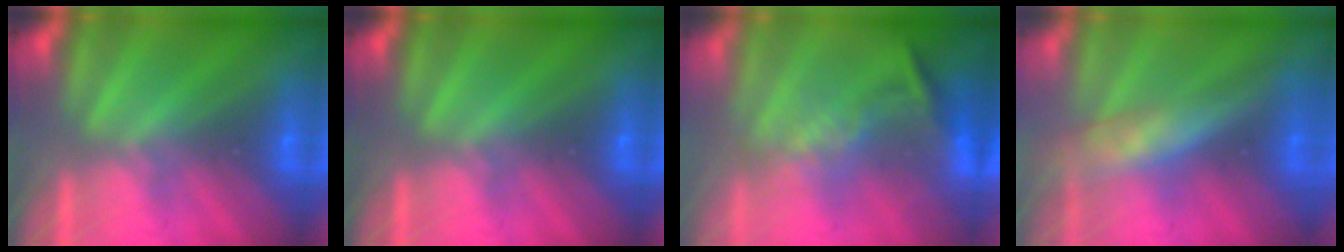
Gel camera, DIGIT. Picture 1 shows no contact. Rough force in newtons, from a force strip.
{"total": 0.0}
{"total": 1.1}
{"total": 4.6}